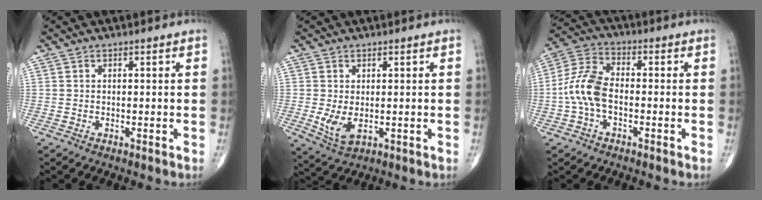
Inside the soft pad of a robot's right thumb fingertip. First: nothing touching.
{"total": 4.9, "force": [-0.3, 2.8, 4.1], "torque": [-0.082, -0.011, 0.006]}
{"total": 9.4, "force": [-1.7, 5.4, 7.5], "torque": [-0.161, 0.031, -0.043]}